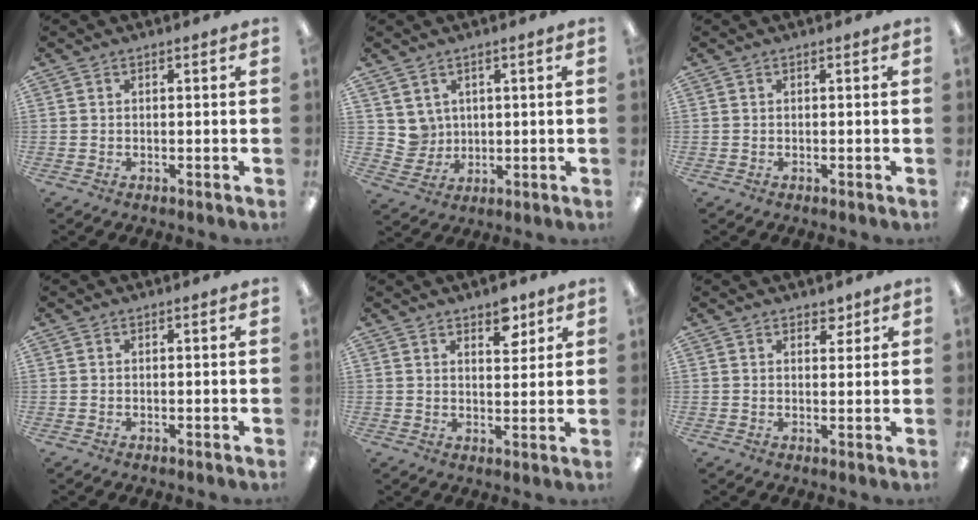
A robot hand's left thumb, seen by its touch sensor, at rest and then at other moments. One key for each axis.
{"total": 5.0, "fx": 2.7, "fy": 4.1, "fz": -0.2, "tx": -0.010, "ty": -0.007, "tz": 0.053}
{"total": 0.0}
{"total": 0.0}
{"total": 6.0, "fx": 4.4, "fy": 2.8, "fz": 3.0, "tx": -0.012, "ty": -0.029, "tz": 0.069}
{"total": 3.1, "fx": 2.3, "fy": 1.7, "fz": 1.2, "tx": -0.001, "ty": -0.008, "tz": 0.038}